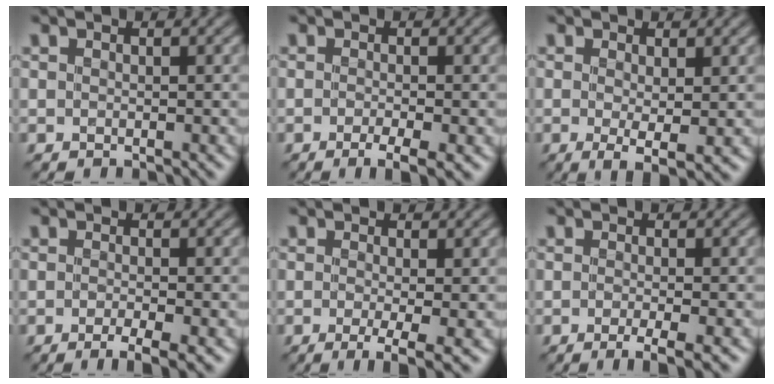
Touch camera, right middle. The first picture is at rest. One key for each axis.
{"total": 2.7, "fx": -1.1, "fy": 0.6, "fz": 2.3, "tx": -0.044, "ty": -0.002, "tz": -0.021}
{"total": 2.8, "fx": -0.2, "fy": 0.7, "fz": 2.7, "tx": -0.053, "ty": -0.008, "tz": -0.002}
{"total": 2.8, "fx": -1.3, "fy": 0.5, "fz": 2.4, "tx": -0.044, "ty": -0.002, "tz": -0.023}
{"total": 3.8, "fx": -1.2, "fy": 0.9, "fz": 3.5, "tx": -0.062, "ty": -0.008, "tz": -0.018}
{"total": 2.8, "fx": -1.2, "fy": 0.6, "fz": 2.5, "tx": -0.042, "ty": -0.003, "tz": -0.025}